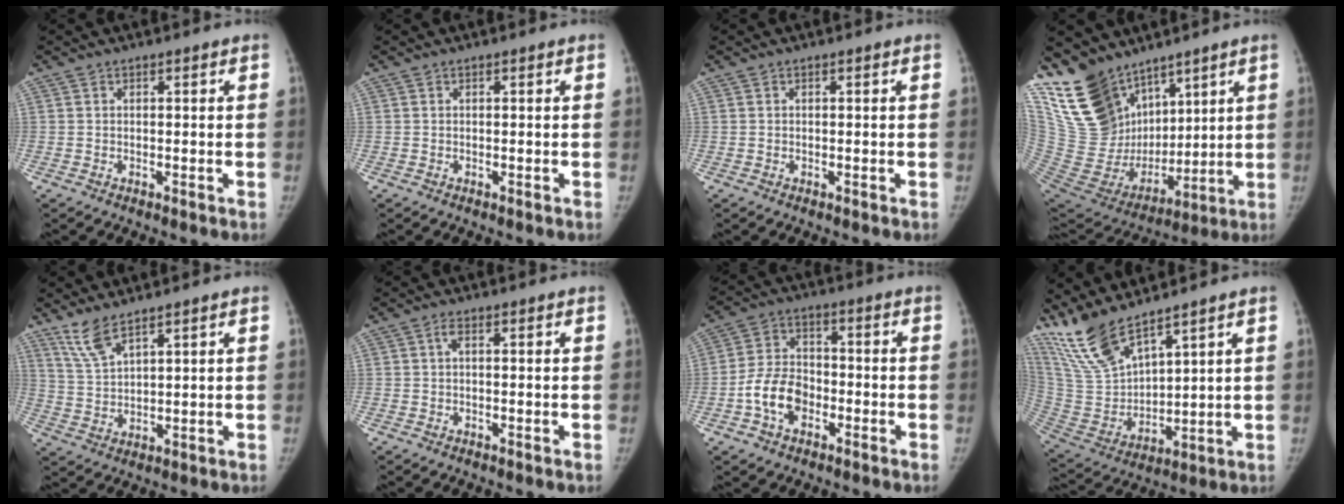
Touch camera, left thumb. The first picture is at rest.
{"total": 0.0}
{"total": 0.0}
{"total": 21.7, "force": [14.6, 12.2, 10.3], "torque": [-0.152, -0.061, 0.287]}
{"total": 5.7, "force": [4.5, 1.1, 3.2], "torque": [-0.067, -0.020, 0.098]}
{"total": 0.9, "force": [0.1, 0.3, 0.8], "torque": [-0.012, 0.003, -0.004]}
{"total": 9.0, "force": [-3.4, 6.3, 5.5], "torque": [-0.086, 0.030, -0.068]}
{"total": 13.1, "force": [11.1, 3.1, 6.3], "torque": [-0.116, -0.057, 0.242]}